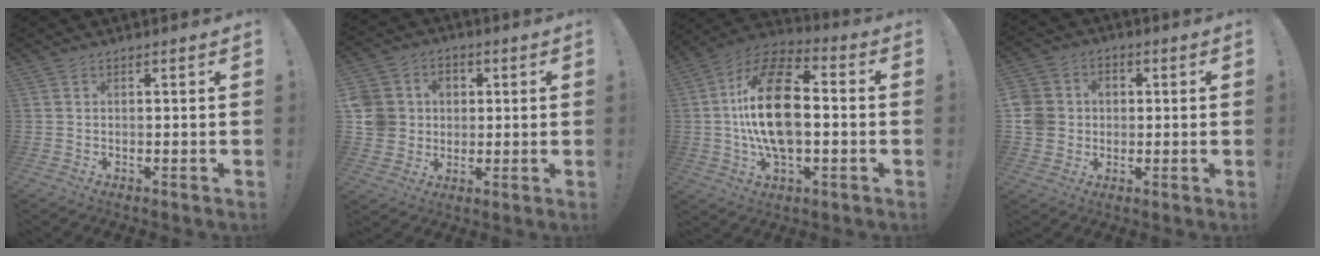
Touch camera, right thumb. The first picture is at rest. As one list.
[{"total": 11.2, "force": [0.5, 10.6, 3.6], "torque": [-0.059, 0.004, 0.016]}, {"total": 20.5, "force": [-0.4, 11.4, 17.0], "torque": [-0.308, 0.014, -0.010]}, {"total": 9.6, "force": [-0.7, 8.9, 3.4], "torque": [-0.054, 0.011, -0.010]}]